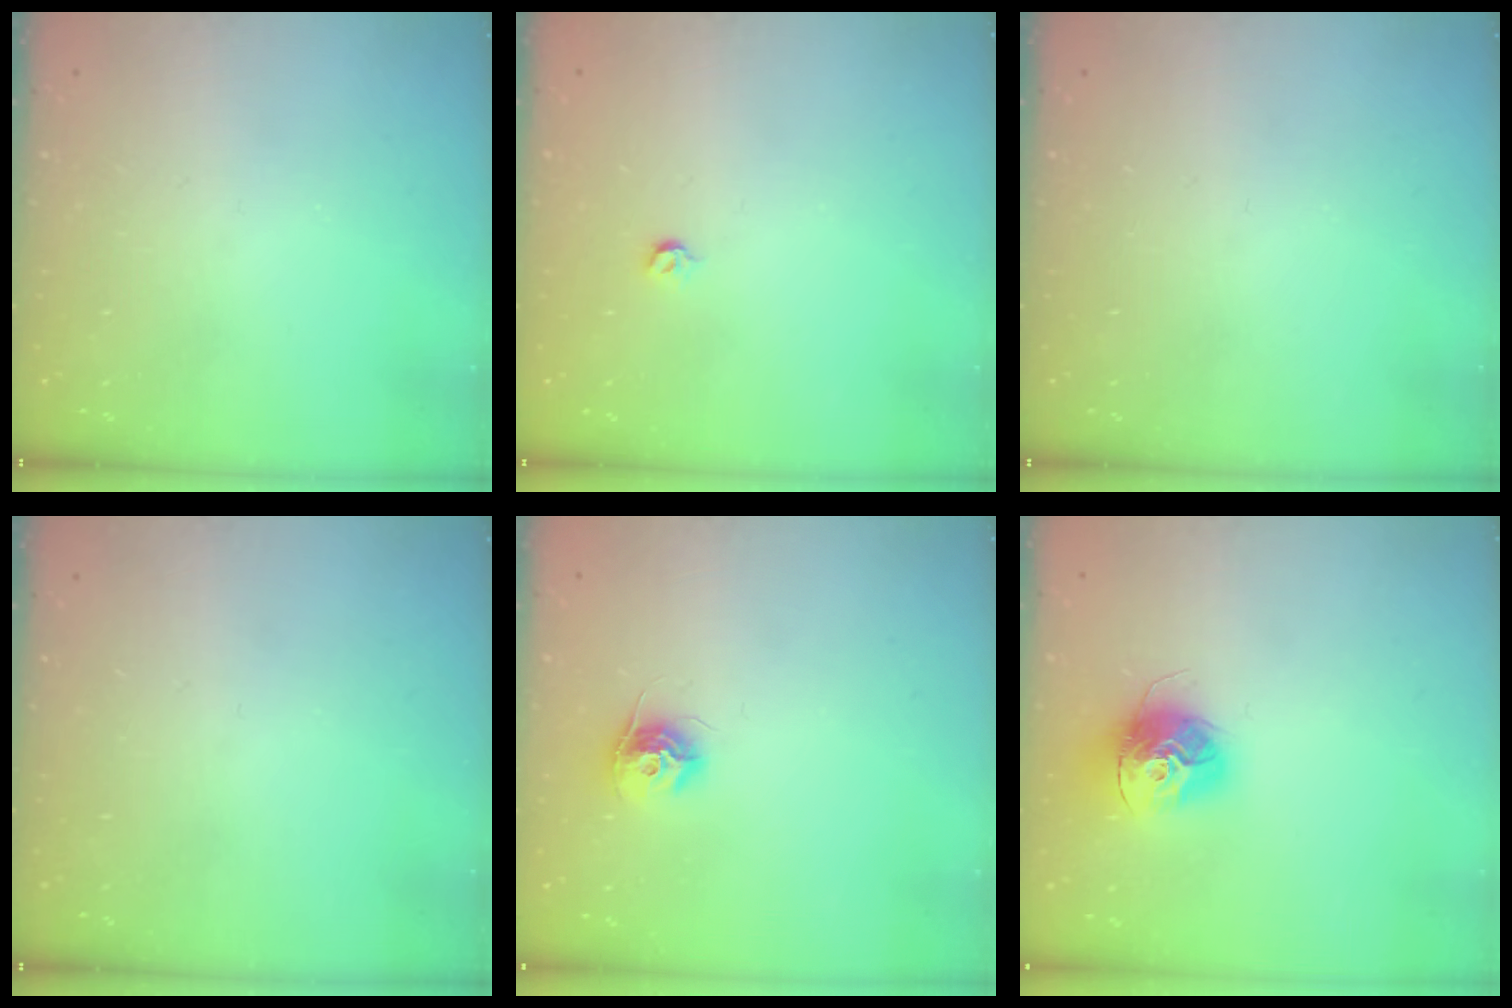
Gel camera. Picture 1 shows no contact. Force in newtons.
{"total": 3.6, "press": 3.6, "slide": 0.7}
{"total": 0.0}
{"total": 0.0}
{"total": 9.5, "press": 9.5, "slide": 0.3}
{"total": 13.7, "press": 13.6, "slide": 1.3}